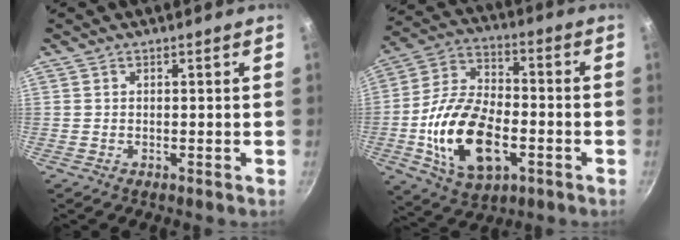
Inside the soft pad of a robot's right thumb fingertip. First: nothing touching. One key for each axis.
{"total": 19.5, "fx": -5.0, "fy": 11.2, "fz": 15.2, "tx": -0.272, "ty": 0.026, "tz": -0.090}